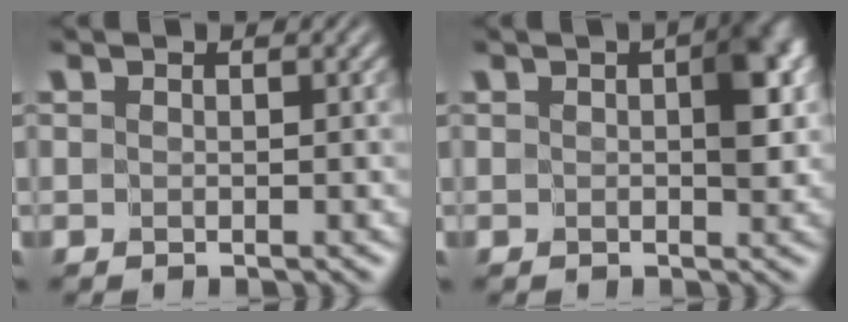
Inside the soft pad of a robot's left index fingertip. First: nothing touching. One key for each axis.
{"total": 4.2, "fx": 0.4, "fy": 2.2, "fz": 3.5, "tx": -0.039, "ty": 0.003, "tz": 0.000}